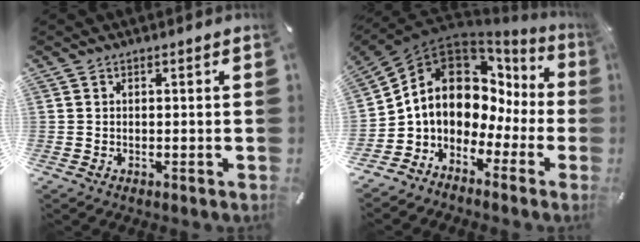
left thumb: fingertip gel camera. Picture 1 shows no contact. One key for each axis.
{"total": 11.7, "fx": 2.3, "fy": 9.5, "fz": 6.3, "tx": -0.130, "ty": -0.030, "tz": 0.036}